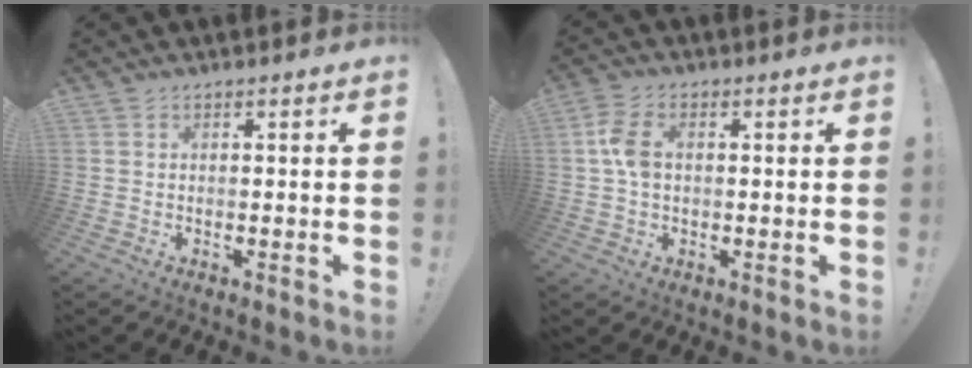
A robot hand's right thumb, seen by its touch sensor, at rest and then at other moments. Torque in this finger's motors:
{"motor_torque": [0.08, 0.27, 0.20, 0.06, -0.04]}